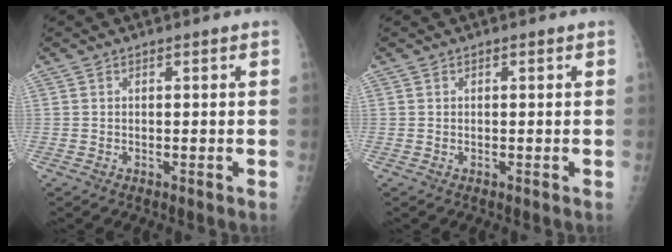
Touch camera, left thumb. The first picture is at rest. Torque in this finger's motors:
{"motor_torque": [0.00, 0.00, 0.00, 0.00, 0.00]}